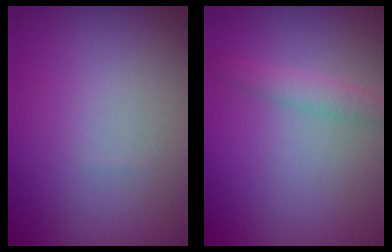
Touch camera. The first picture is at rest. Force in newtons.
{"total": 1.8, "press": 1.8, "slide": 0.1}